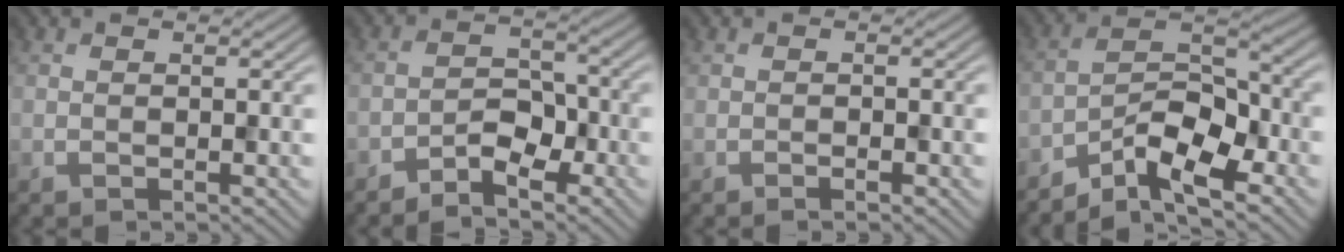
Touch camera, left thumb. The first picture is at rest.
{"total": 4.1, "force": [-2.9, 1.9, 2.2], "torque": [-0.032, 0.010, -0.059]}
{"total": 0.7, "force": [-0.6, 0.3, 0.4], "torque": [-0.004, 0.000, -0.009]}
{"total": 8.3, "force": [-6.1, 2.8, 4.9], "torque": [-0.080, 0.009, -0.126]}